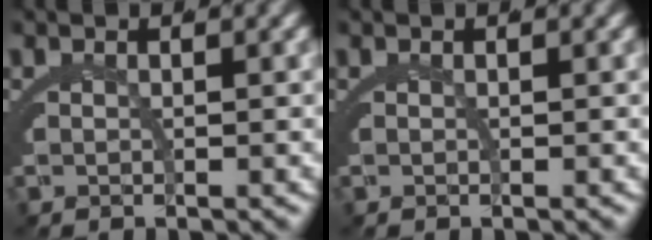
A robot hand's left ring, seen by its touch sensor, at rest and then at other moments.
{"total": 0.0}